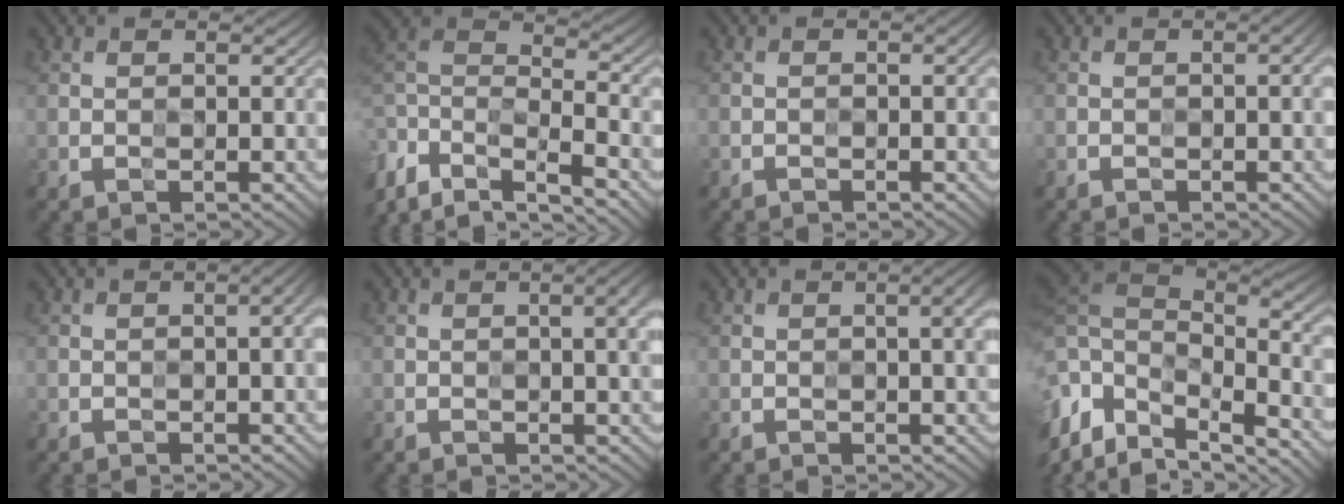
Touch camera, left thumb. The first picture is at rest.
{"total": 10.6, "force": [-5.8, 4.6, 7.6], "torque": [-0.176, -0.004, -0.118]}
{"total": 1.3, "force": [-1.0, 0.3, 0.9], "torque": [-0.012, 0.000, -0.016]}
{"total": 1.8, "force": [-0.5, 0.4, 1.7], "torque": [-0.023, 0.001, -0.009]}
{"total": 2.3, "force": [-0.4, 0.5, 2.2], "torque": [-0.026, 0.005, -0.008]}
{"total": 3.7, "force": [0.2, 0.8, 3.6], "torque": [-0.049, 0.006, 0.000]}
{"total": 3.2, "force": [0.1, 0.7, 3.1], "torque": [-0.043, 0.005, -0.002]}
{"total": 15.6, "force": [-2.2, 9.2, 12.4], "torque": [-0.293, -0.035, 0.004]}